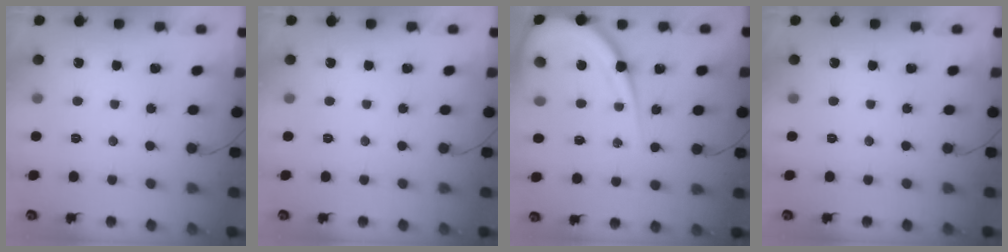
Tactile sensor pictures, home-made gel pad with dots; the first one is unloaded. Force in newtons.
{"total": 0.0}
{"total": 16.0, "press": 16.0, "slide": 1.6}
{"total": 0.0}